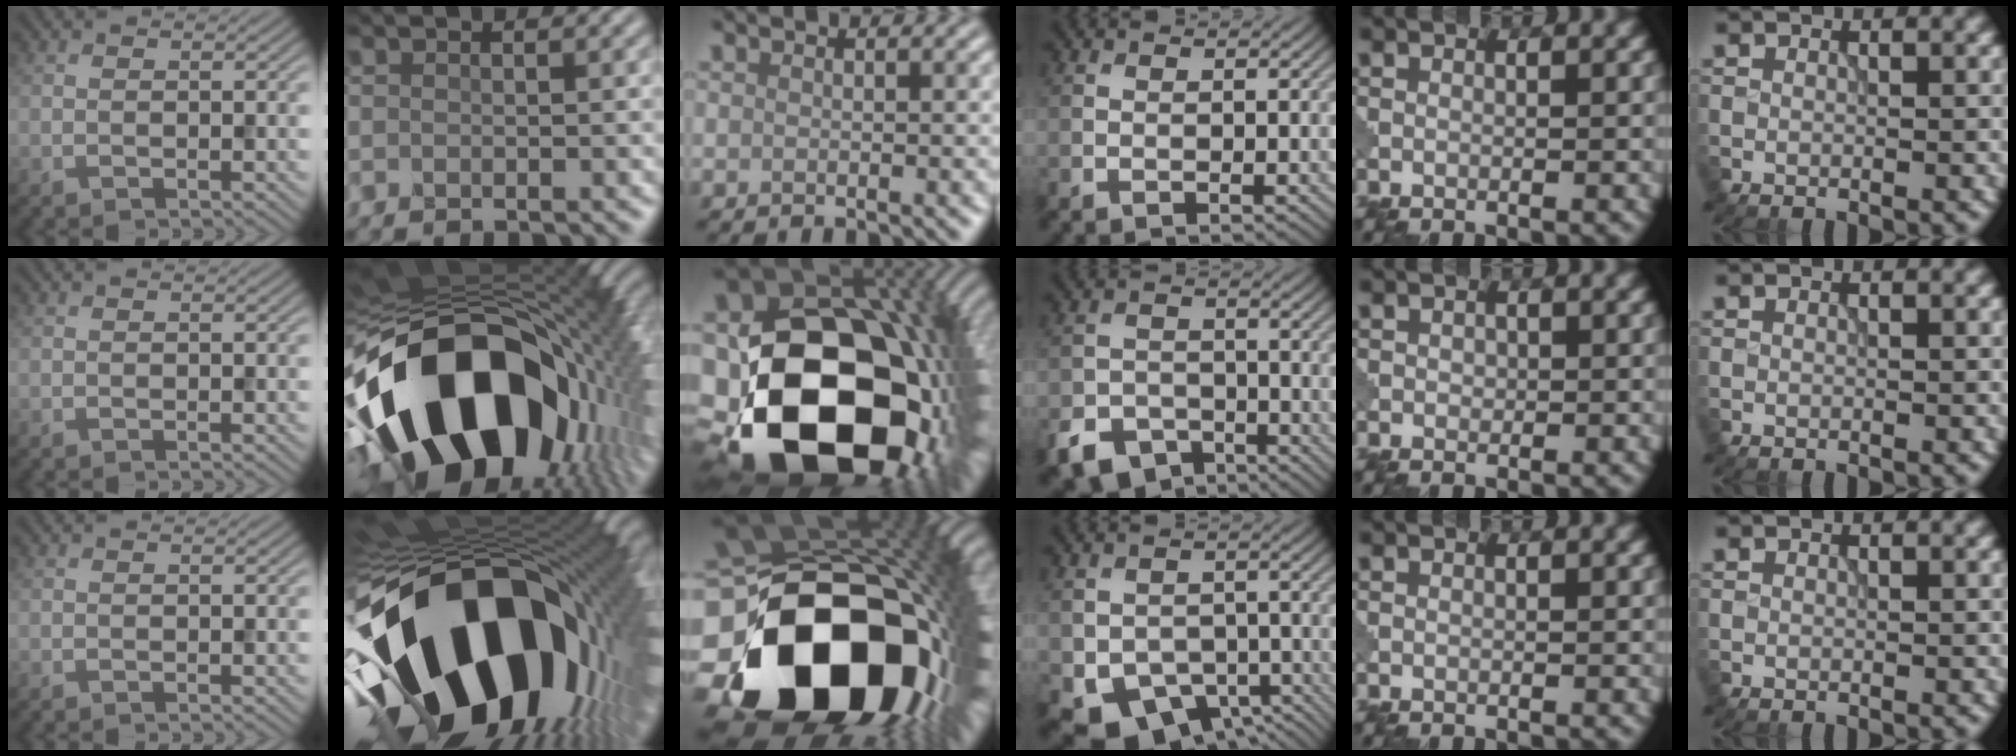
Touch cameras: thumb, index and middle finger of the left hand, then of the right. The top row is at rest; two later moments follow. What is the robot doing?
{"motion": "assemble", "object": "puzzle pieces"}